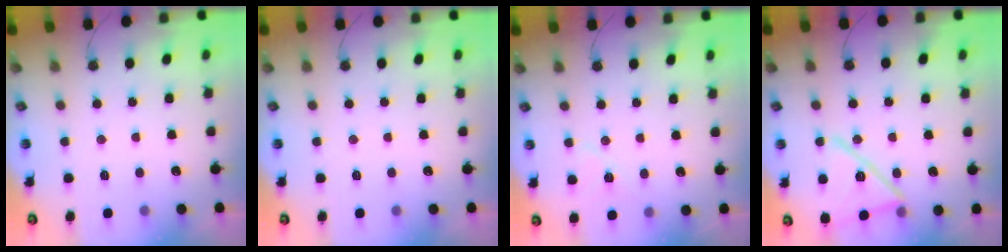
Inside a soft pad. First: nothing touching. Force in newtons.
{"total": 0.0}
{"total": 7.3, "press": 5.6, "slide": 4.7}
{"total": 16.3, "press": 16.3, "slide": 0.4}